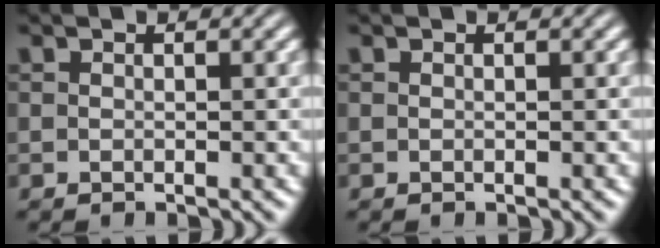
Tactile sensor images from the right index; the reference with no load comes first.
{"total": 0.0}